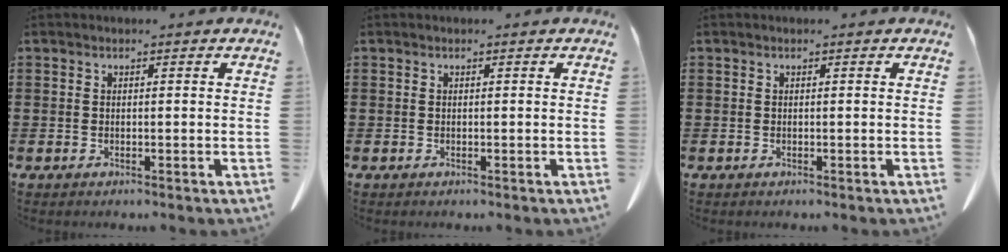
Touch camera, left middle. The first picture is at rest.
{"total": 0.0}
{"total": 0.0}